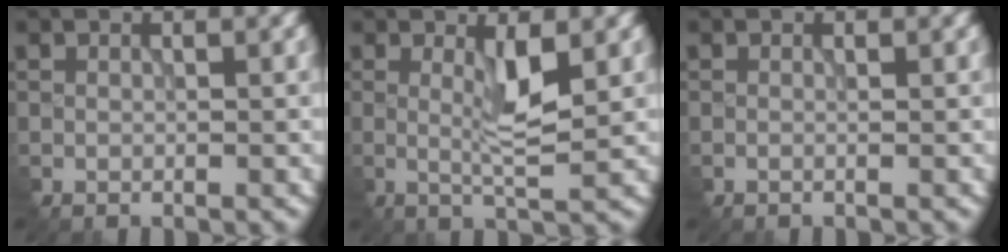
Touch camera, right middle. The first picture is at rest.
{"total": 3.0, "force": [0.4, 0.4, 2.9], "torque": [-0.058, -0.008, 0.009]}
{"total": 0.0}